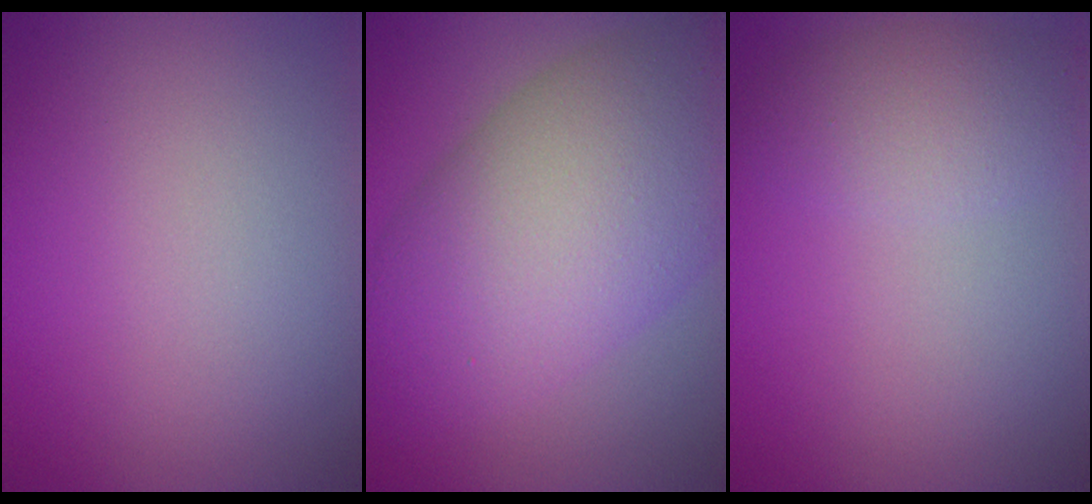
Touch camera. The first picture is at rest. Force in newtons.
{"total": 10.7, "press": 10.7, "slide": 0.5}
{"total": 2.9, "press": 2.9, "slide": 0.1}